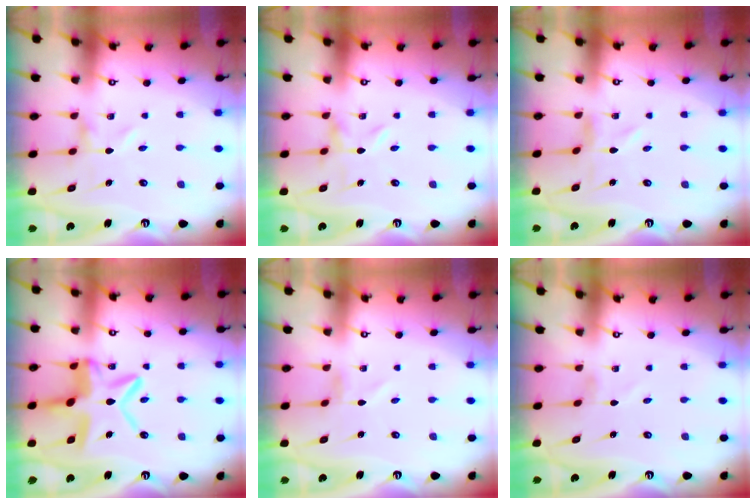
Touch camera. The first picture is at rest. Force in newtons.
{"total": 0.0}
{"total": 1.0, "press": 1.0, "slide": 0.2}
{"total": 14.9, "press": 14.8, "slide": 1.4}
{"total": 0.7, "press": 0.7, "slide": 0.1}
{"total": 1.3, "press": 1.3, "slide": 0.1}